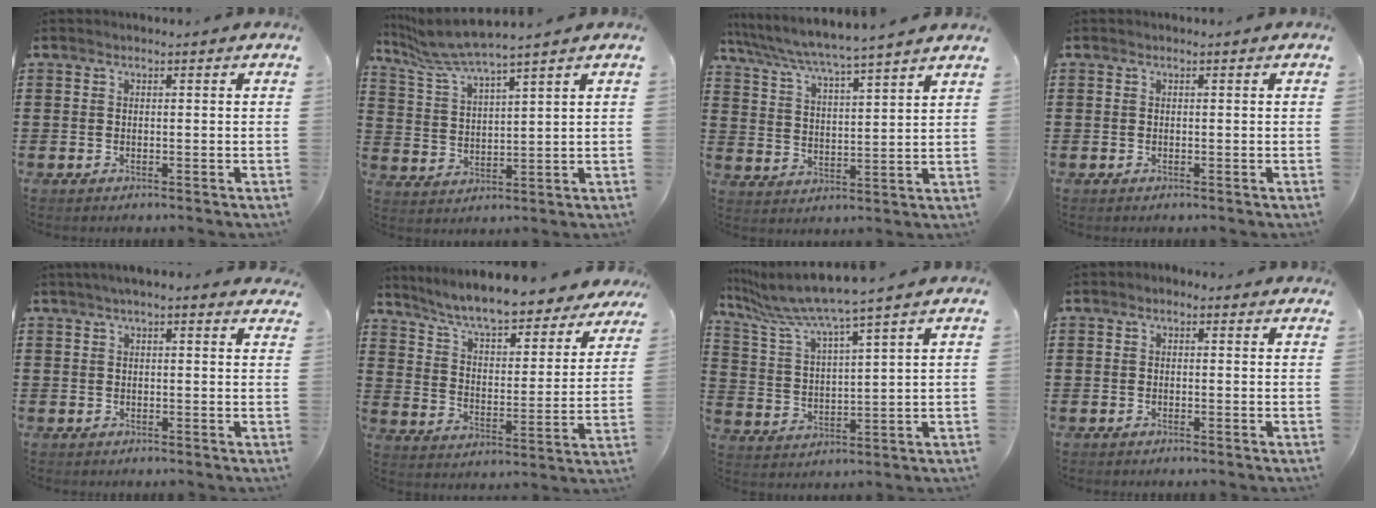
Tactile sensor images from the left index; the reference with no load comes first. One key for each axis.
{"total": 6.0, "fx": 5.2, "fy": -0.2, "fz": 2.8, "tx": -0.076, "ty": -0.026, "tz": 0.089}
{"total": 5.0, "fx": 4.7, "fy": -0.6, "fz": 1.5, "tx": -0.053, "ty": -0.035, "tz": 0.077}
{"total": 0.0}
{"total": 1.6, "fx": 0.9, "fy": 0.9, "fz": 1.0, "tx": -0.022, "ty": 0.006, "tz": 0.015}
{"total": 7.5, "fx": 6.9, "fy": 0.2, "fz": 2.9, "tx": -0.085, "ty": -0.043, "tz": 0.116}
{"total": 7.0, "fx": 6.1, "fy": -0.5, "fz": 3.4, "tx": -0.094, "ty": -0.040, "tz": 0.100}
{"total": 0.8, "fx": -0.5, "fy": 0.4, "fz": 0.4, "tx": -0.009, "ty": 0.000, "tz": -0.011}